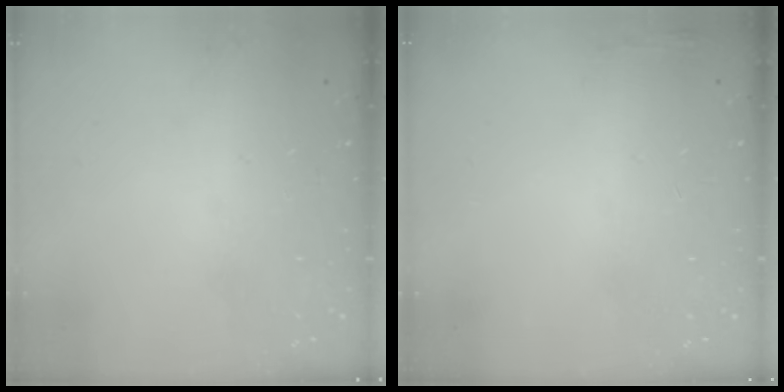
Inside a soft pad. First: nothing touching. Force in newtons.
{"total": 3.5, "press": 3.1, "slide": 1.6}